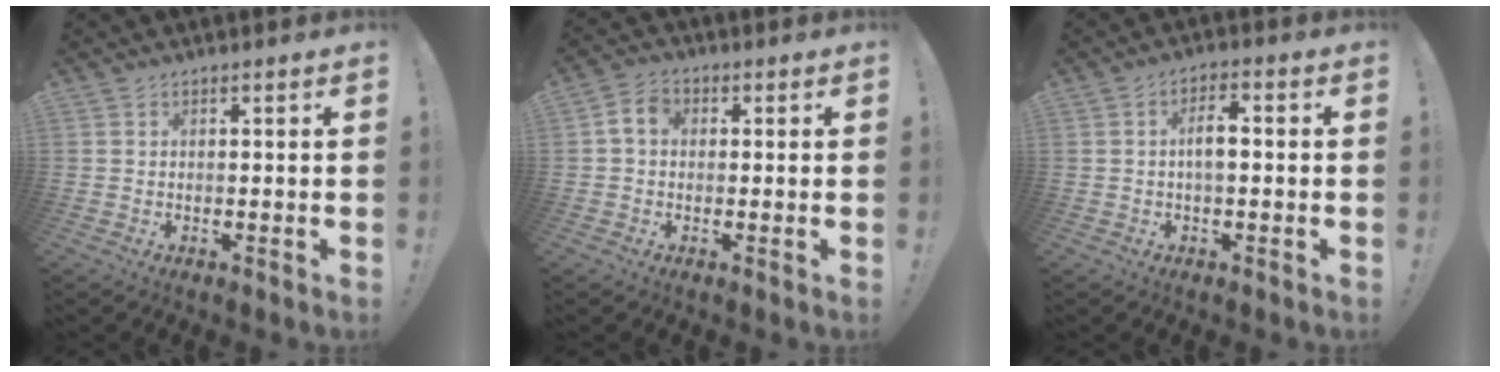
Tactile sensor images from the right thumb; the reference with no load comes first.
{"total": 4.9, "force": [0.4, 3.5, 3.4], "torque": [-0.058, 0.013, 0.010]}
{"total": 5.5, "force": [-0.3, 2.3, 5.0], "torque": [-0.093, 0.009, -0.009]}